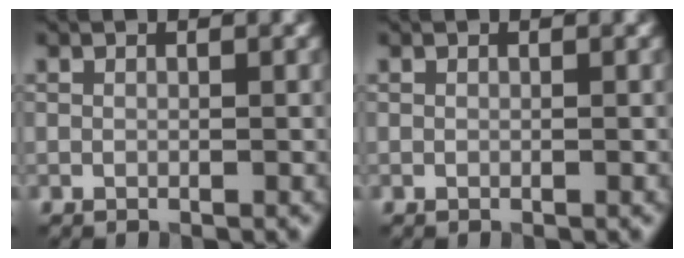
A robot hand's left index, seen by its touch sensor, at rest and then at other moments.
{"total": 0.0}